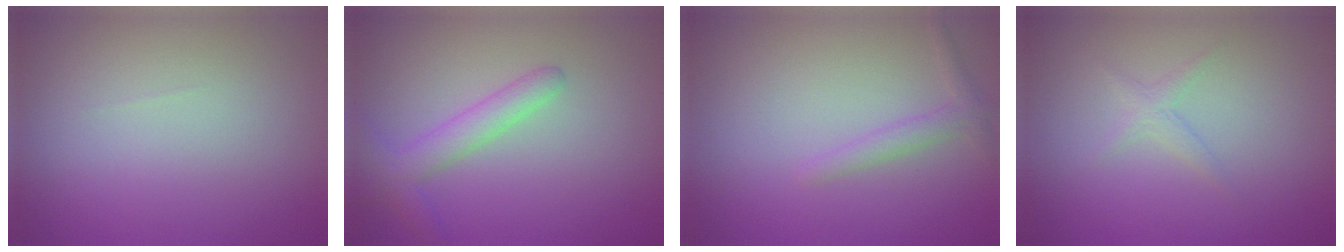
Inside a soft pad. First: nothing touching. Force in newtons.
{"total": 2.8, "press": 2.7, "slide": 0.2}
{"total": 1.4, "press": 1.4, "slide": 0.1}
{"total": 1.1, "press": 1.1, "slide": 0.1}